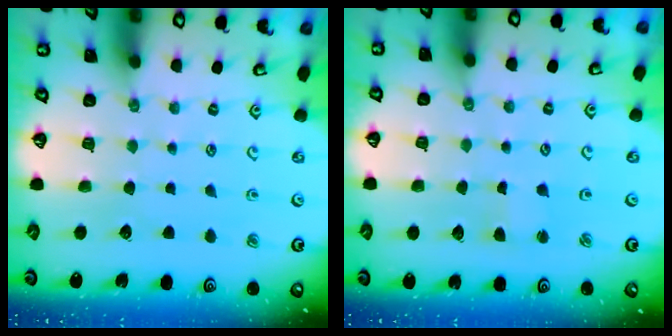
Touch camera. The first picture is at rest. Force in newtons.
{"total": 1.9, "press": 1.8, "slide": 0.4}